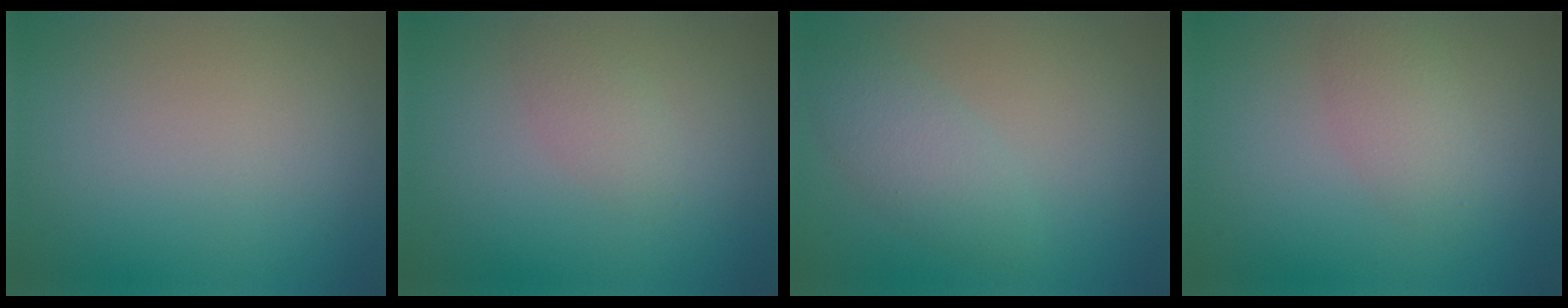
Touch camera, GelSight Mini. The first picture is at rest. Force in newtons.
{"total": 1.4, "press": 1.4, "slide": 0.1}
{"total": 2.8, "press": 2.8, "slide": 0.1}
{"total": 2.1, "press": 2.1, "slide": 0.1}